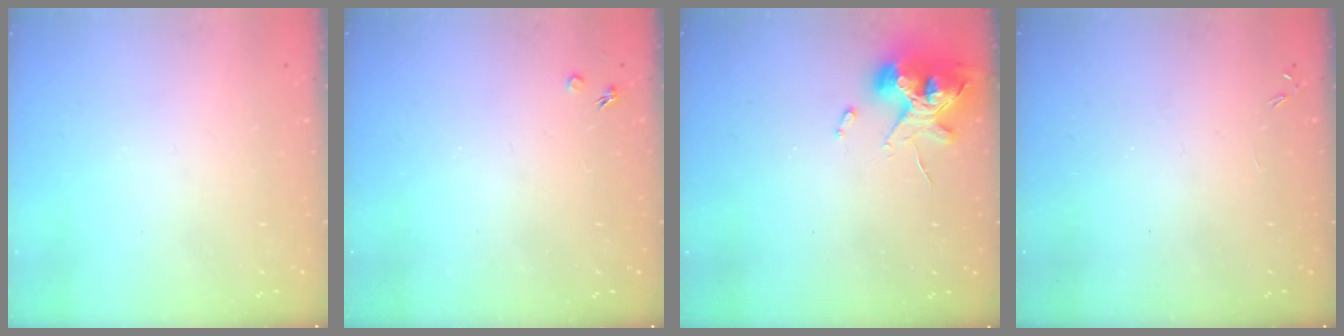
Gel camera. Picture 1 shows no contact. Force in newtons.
{"total": 1.7, "press": 1.7, "slide": 0.3}
{"total": 11.7, "press": 11.5, "slide": 1.7}
{"total": 0.0}